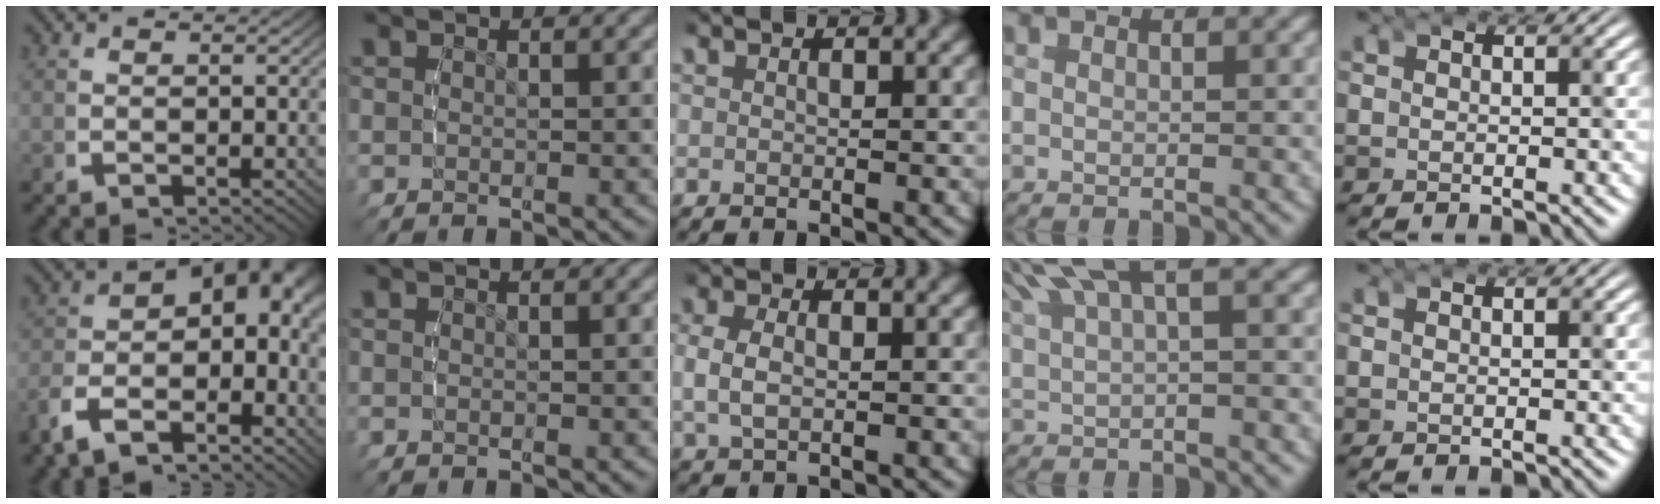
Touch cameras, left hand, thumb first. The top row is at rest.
{"thumb": {"total": 11.5, "force": [-0.4, 6.9, 9.2], "torque": [-0.130, 0.005, -0.030]}, "middle": {"total": 2.7, "force": [0.2, 1.7, 2.1], "torque": [-0.058, -0.003, 0.008]}, "ring": {"total": 5.1, "force": [2.8, 2.1, 3.8], "torque": [-0.065, 0.015, 0.043]}}